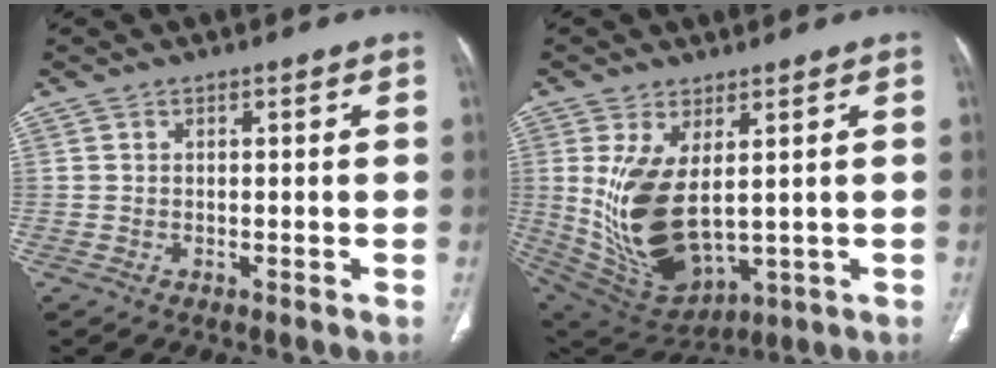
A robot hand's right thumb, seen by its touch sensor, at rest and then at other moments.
{"total": 15.2, "force": [1.6, 7.8, 12.9], "torque": [-0.243, -0.021, 0.064]}